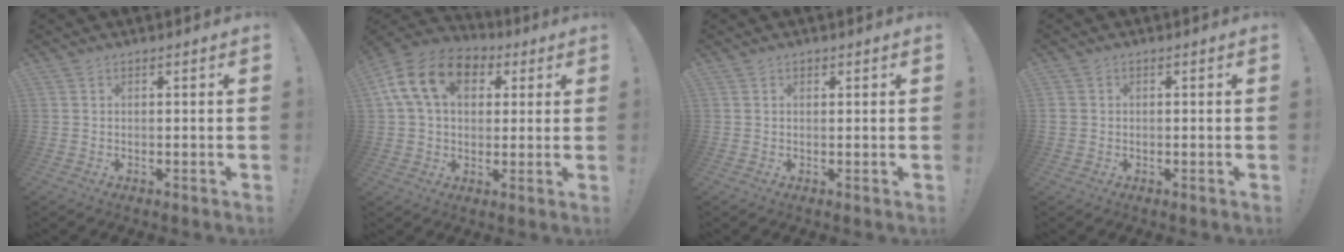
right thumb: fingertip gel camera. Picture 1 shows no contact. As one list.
[{"total": 16.2, "force": [5.2, 11.2, 10.4], "torque": [-0.191, 0.004, 0.097]}, {"total": 0.6, "force": [0.4, 0.4, 0.3], "torque": [0.010, -0.006, 0.005]}, {"total": 1.2, "force": [-0.2, 1.0, 0.5], "torque": [-0.008, 0.003, -0.004]}]